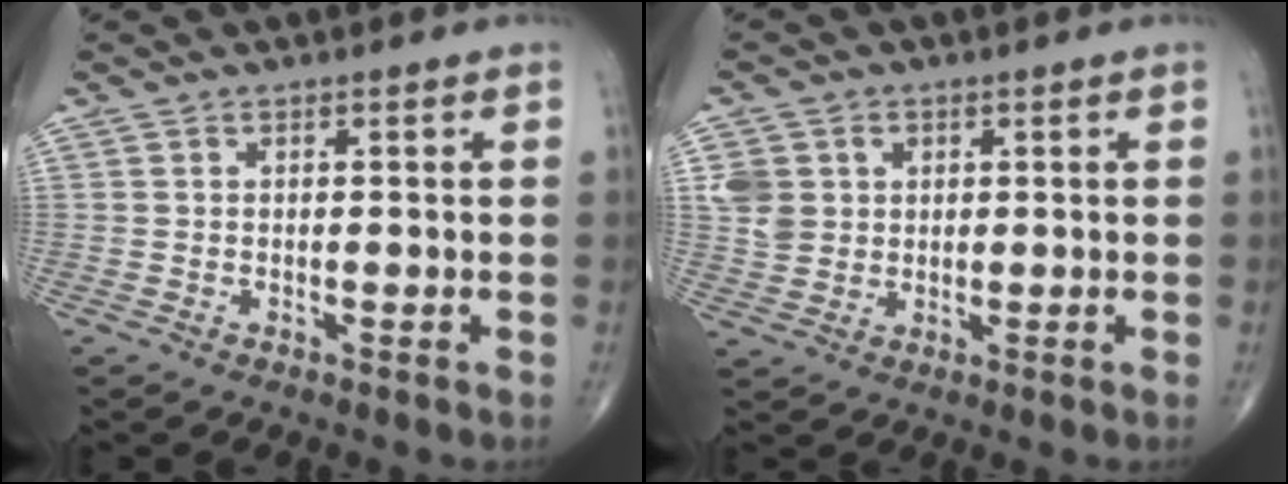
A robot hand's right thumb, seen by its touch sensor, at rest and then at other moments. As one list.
[{"total": 6.1, "force": [1.5, 5.2, 2.7], "torque": [-0.035, -0.001, 0.035]}]